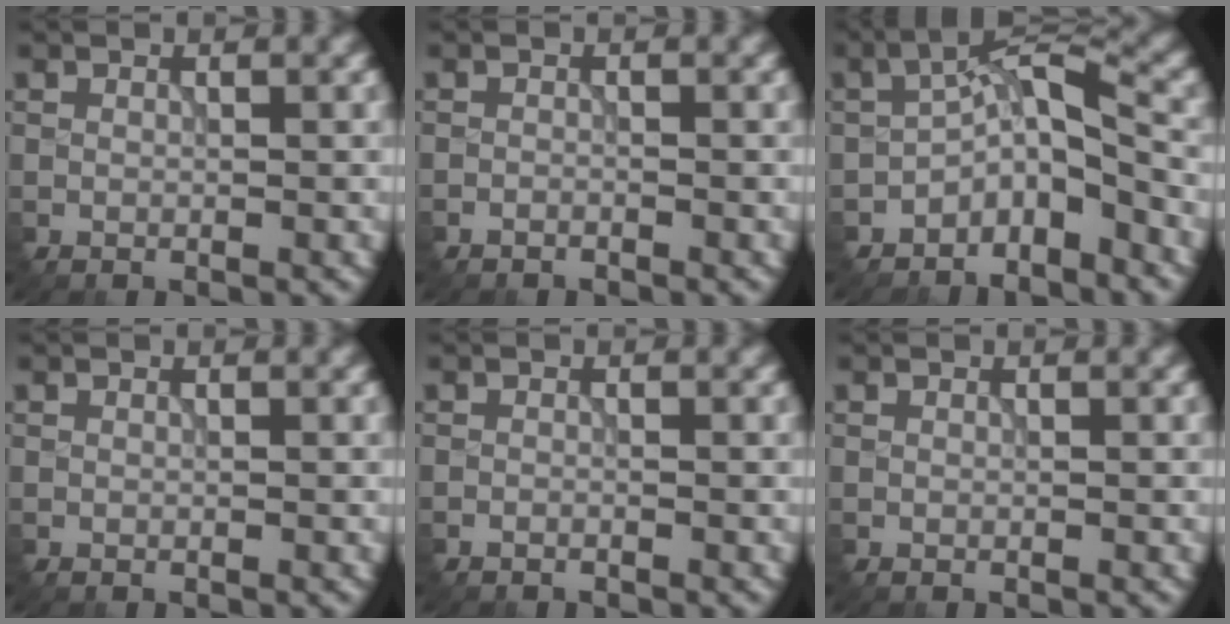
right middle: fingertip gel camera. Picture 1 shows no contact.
{"total": 0.8, "force": [-0.7, 0.2, 0.1], "torque": [-0.003, 0.000, -0.011]}
{"total": 4.4, "force": [-2.2, 1.8, 3.4], "torque": [-0.052, 0.016, -0.047]}
{"total": 0.0}
{"total": 0.5, "force": [-0.4, 0.3, 0.1], "torque": [0.000, -0.003, -0.004]}
{"total": 0.0}